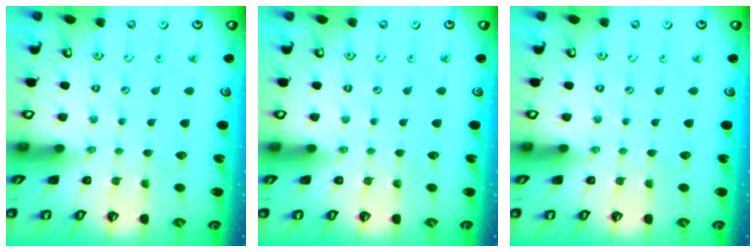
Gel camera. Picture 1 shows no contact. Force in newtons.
{"total": 0.0}
{"total": 0.0}